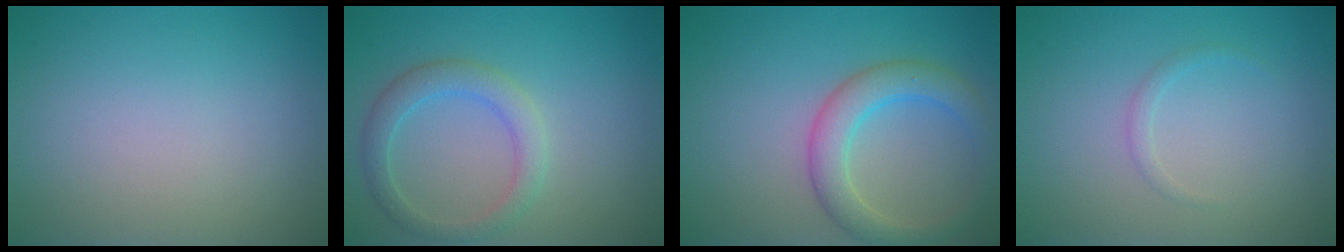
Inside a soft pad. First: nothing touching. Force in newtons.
{"total": 2.8, "press": 2.8, "slide": 0.1}
{"total": 4.1, "press": 4.1, "slide": 0.0}
{"total": 0.8, "press": 0.8, "slide": 0.1}